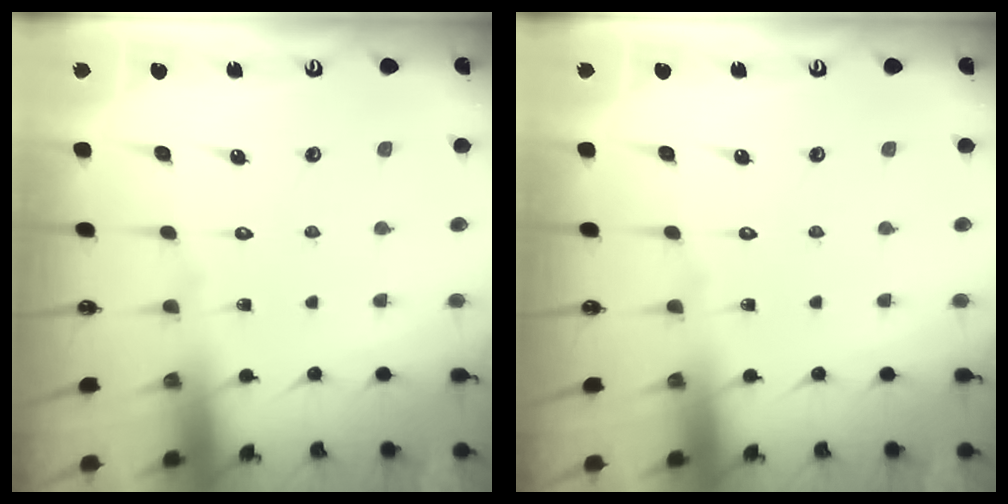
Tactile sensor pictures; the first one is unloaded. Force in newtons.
{"total": 0.0}